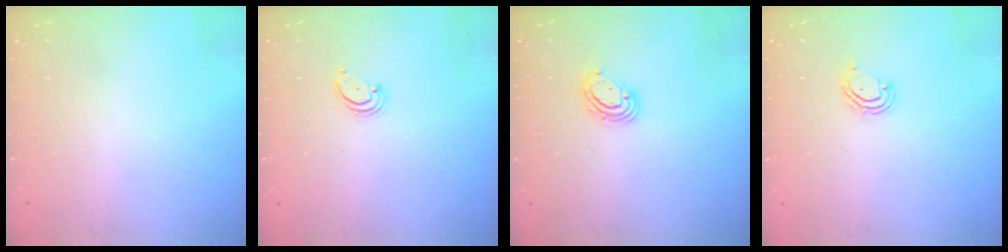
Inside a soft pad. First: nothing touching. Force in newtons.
{"total": 2.2, "press": 2.2, "slide": 0.2}
{"total": 4.9, "press": 4.8, "slide": 0.6}
{"total": 4.6, "press": 4.6, "slide": 0.3}